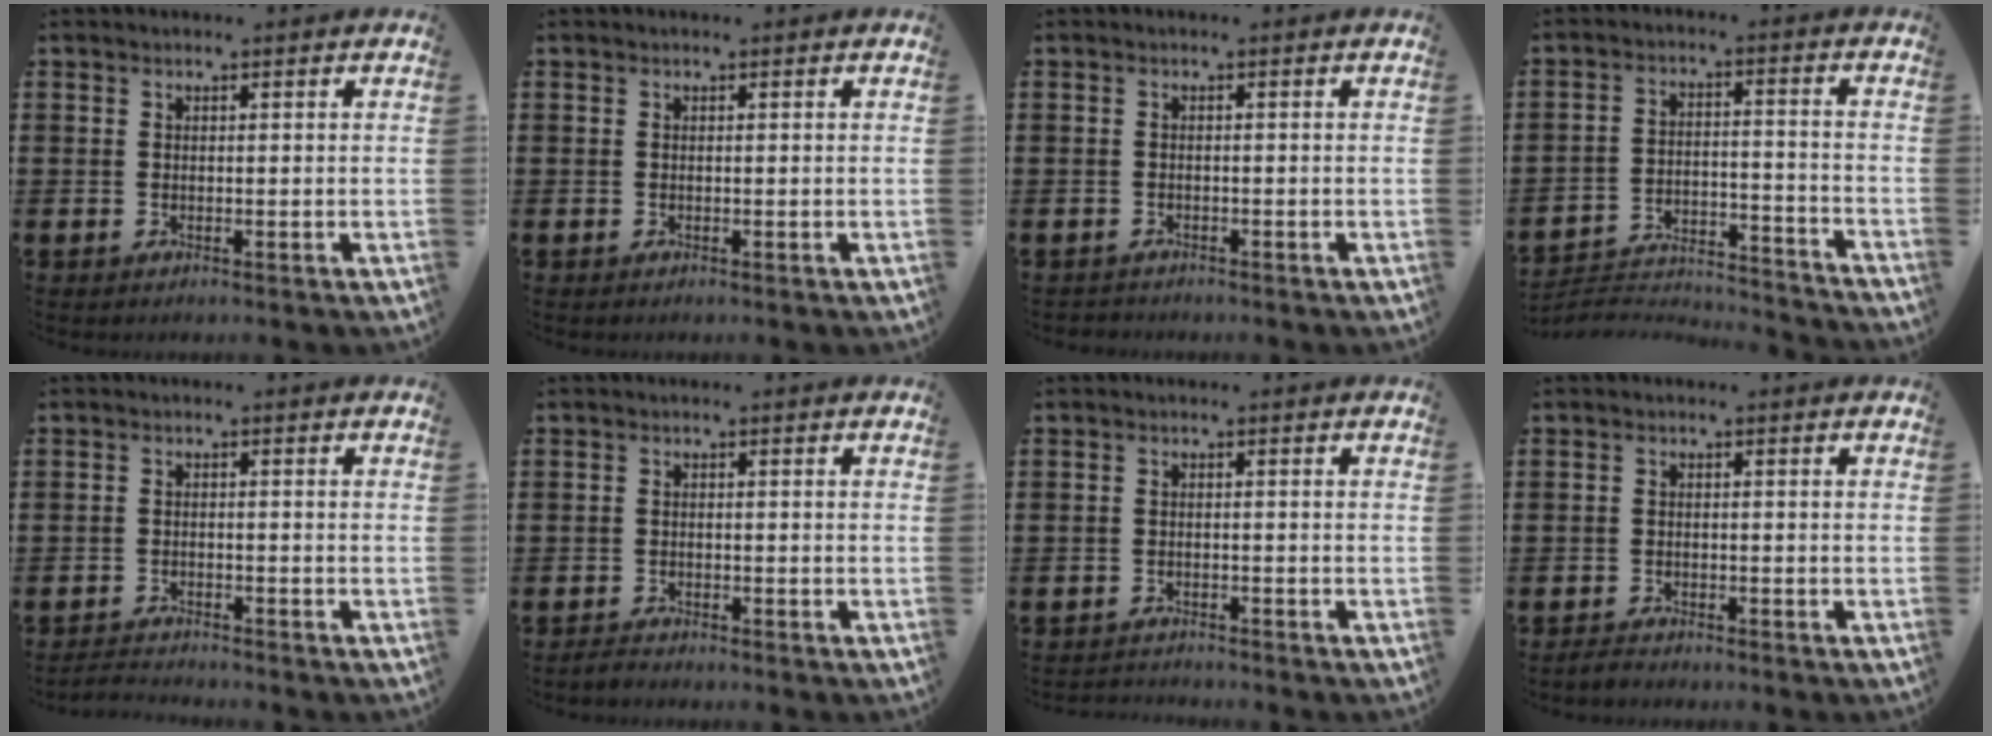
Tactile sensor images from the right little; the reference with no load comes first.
{"total": 0.0}
{"total": 0.7, "force": [-0.7, 0.1, -0.1], "torque": [0.000, -0.001, -0.015]}
{"total": 3.8, "force": [-3.7, 0.8, 0.8], "torque": [-0.017, -0.002, -0.079]}
{"total": 1.7, "force": [-1.7, -0.1, 0.0], "torque": [-0.003, 0.003, -0.036]}
{"total": 1.0, "force": [-1.0, 0.2, 0.2], "torque": [-0.007, 0.000, -0.021]}
{"total": 1.3, "force": [-1.3, -0.1, -0.1], "torque": [-0.002, 0.003, -0.027]}
{"total": 1.2, "force": [-1.1, 0.2, 0.1], "torque": [-0.006, 0.000, -0.023]}